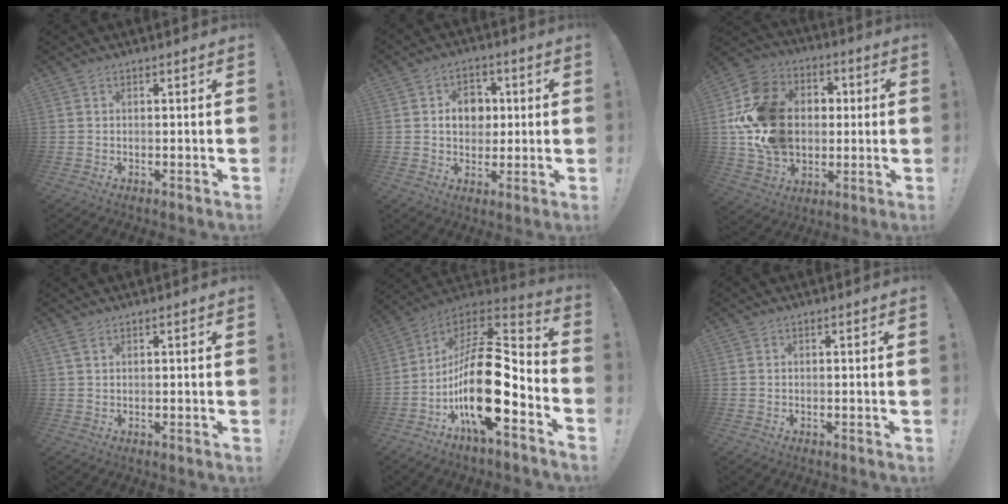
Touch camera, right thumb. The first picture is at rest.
{"total": 9.1, "force": [1.2, 7.5, 5.0], "torque": [-0.062, 0.003, 0.025]}
{"total": 20.4, "force": [0.7, 16.6, 11.8], "torque": [-0.196, 0.018, 0.029]}
{"total": 1.9, "force": [1.5, 0.7, 1.0], "torque": [-0.013, -0.002, 0.026]}
{"total": 23.4, "force": [-5.9, 9.1, 20.8], "torque": [-0.379, 0.027, -0.096]}
{"total": 0.0}